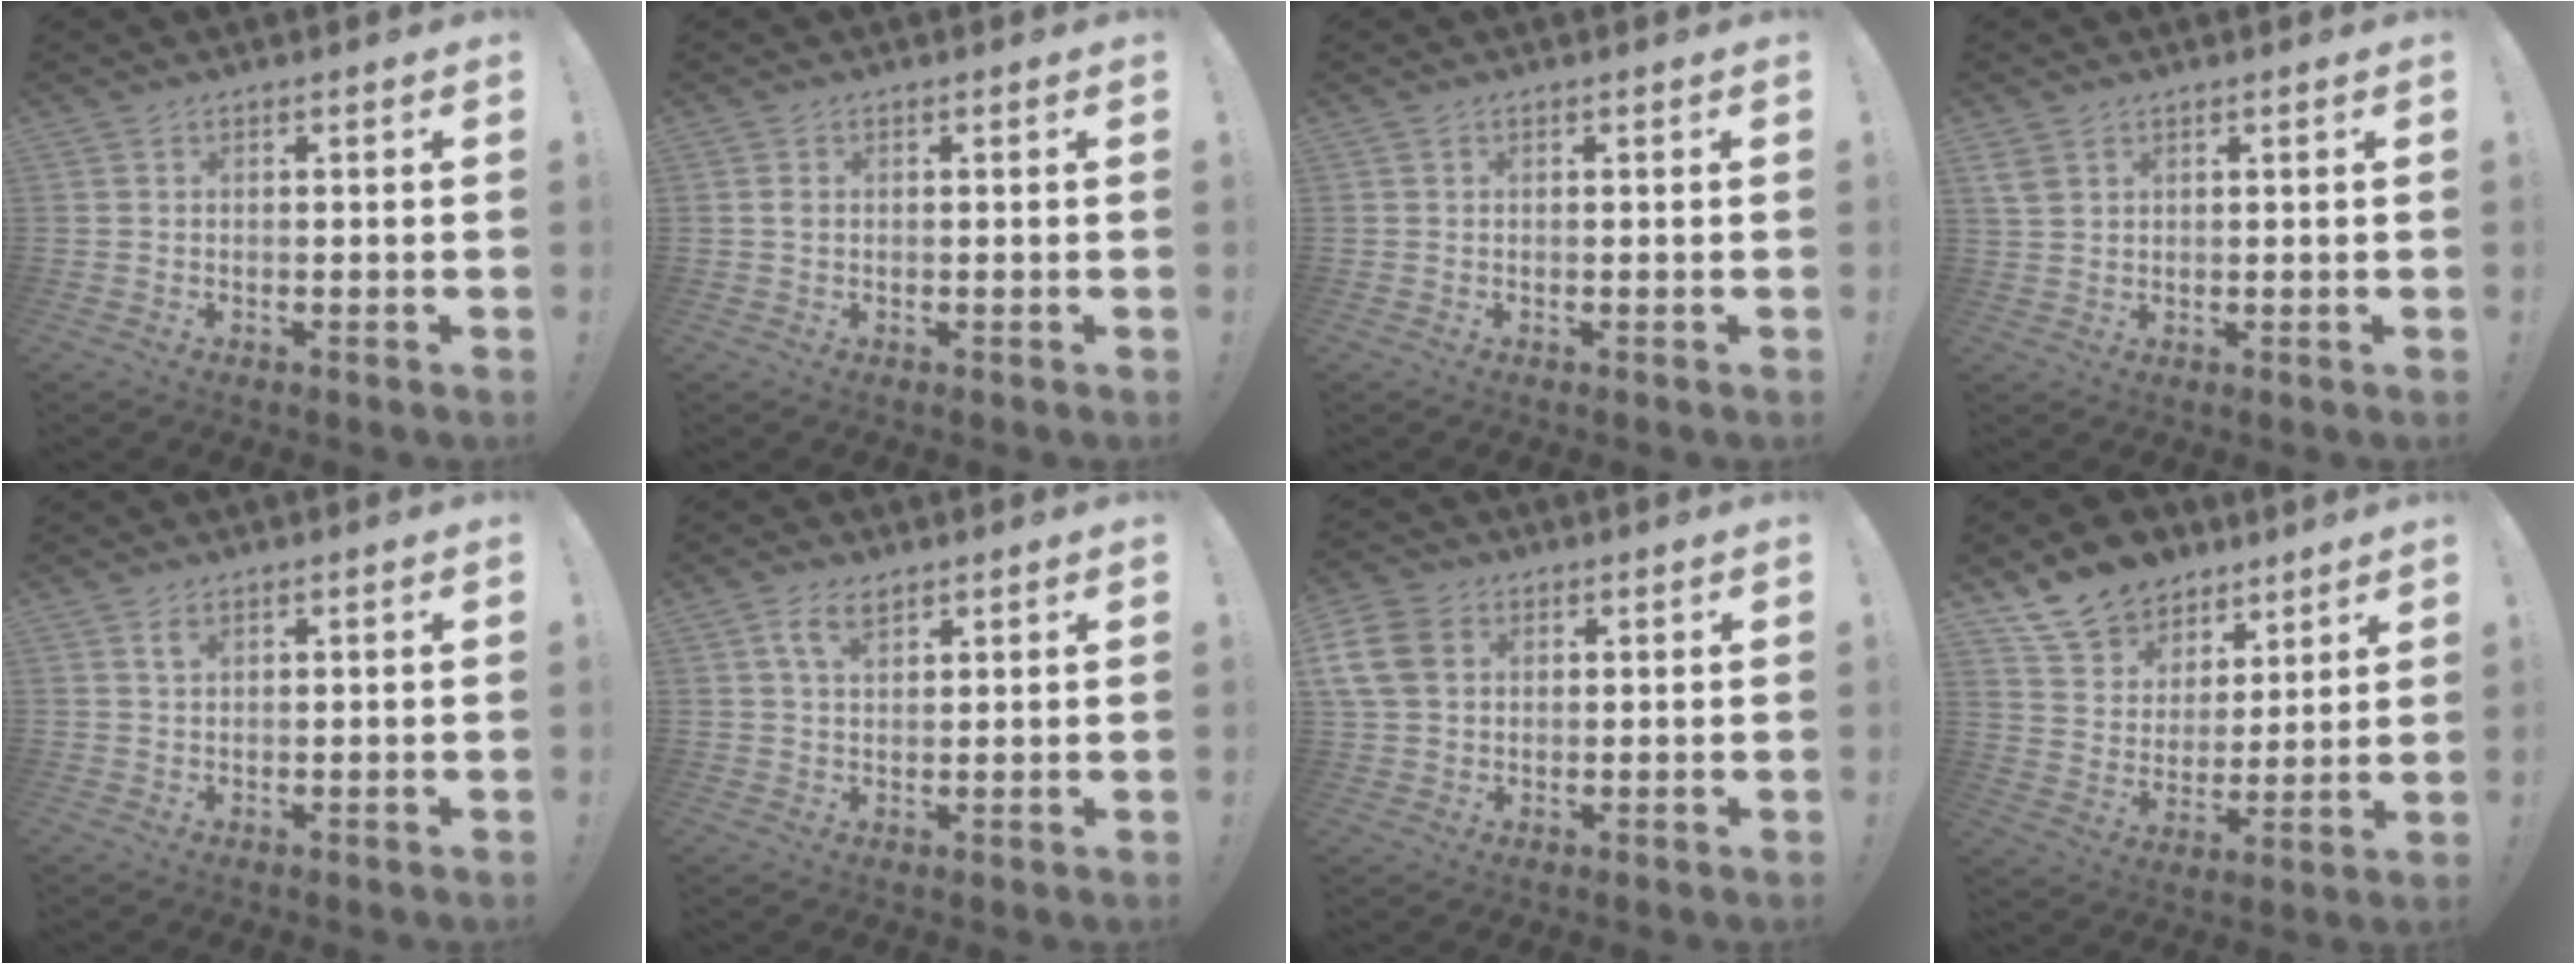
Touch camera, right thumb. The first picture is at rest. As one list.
[{"total": 0.8, "force": [0.0, 0.6, 0.6], "torque": [-0.017, 0.005, 0.000]}, {"total": 0.0}, {"total": 3.6, "force": [2.1, 2.2, 1.9], "torque": [-0.040, -0.002, 0.043]}, {"total": 1.8, "force": [1.0, 0.9, 1.3], "torque": [-0.014, -0.003, 0.016]}, {"total": 5.3, "force": [2.9, 2.8, 3.4], "torque": [-0.065, -0.001, 0.054]}, {"total": 11.5, "force": [3.1, 8.7, 6.8], "torque": [-0.146, 0.000, 0.065]}, {"total": 13.8, "force": [10.1, 8.8, 3.0], "torque": [-0.061, -0.068, 0.198]}]